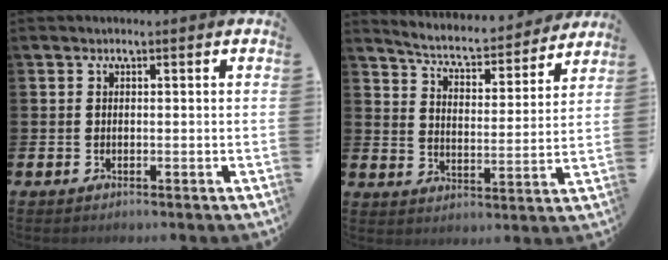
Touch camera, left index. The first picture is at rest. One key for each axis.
{"total": 5.9, "fx": 5.6, "fy": 0.9, "fz": 1.5, "tx": -0.057, "ty": -0.044, "tz": 0.091}